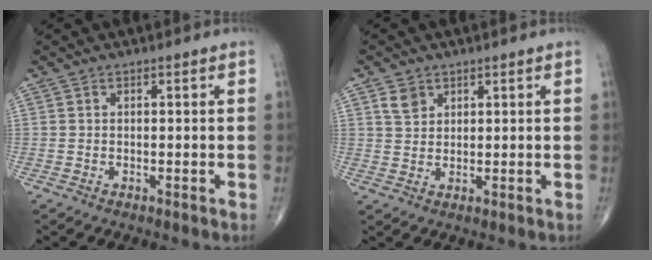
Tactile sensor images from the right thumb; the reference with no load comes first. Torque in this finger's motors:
{"motor_torque": [-0.35, 0.33, 0.05, 0.22, 0.00]}